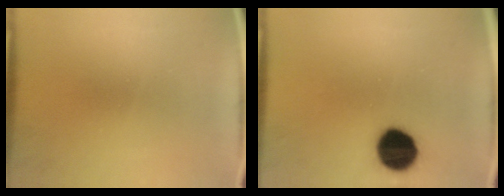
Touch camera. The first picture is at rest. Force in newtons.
{"total": 11.5}